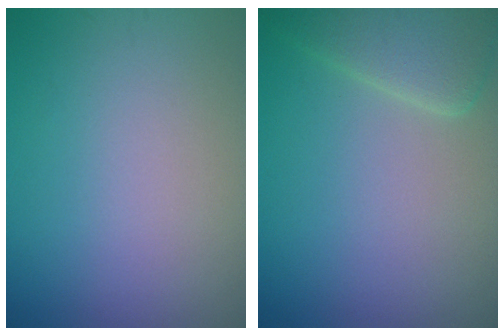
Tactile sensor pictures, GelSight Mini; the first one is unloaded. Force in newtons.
{"total": 3.5, "press": 3.5, "slide": 0.4}